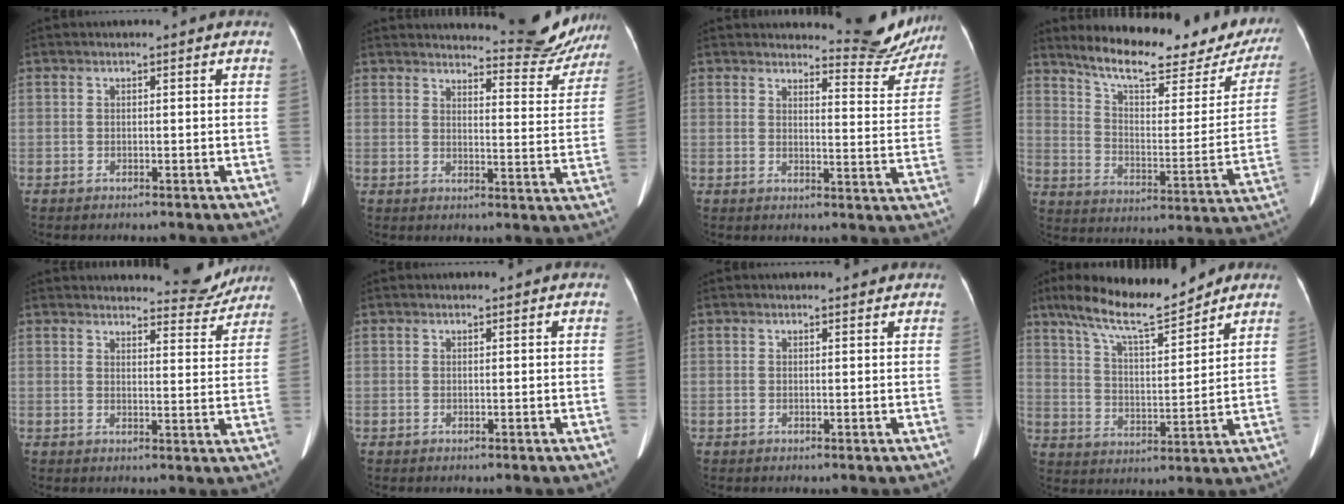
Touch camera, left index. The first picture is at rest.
{"total": 11.7, "force": [11.5, 1.2, 1.6], "torque": [-0.007, -0.046, 0.127]}
{"total": 9.3, "force": [9.2, 1.1, 0.7], "torque": [0.004, -0.045, 0.098]}
{"total": 24.6, "force": [20.8, 6.2, 11.6], "torque": [-0.165, -0.027, 0.272]}
{"total": 7.7, "force": [7.6, 1.2, 0.8], "torque": [0.002, -0.020, 0.083]}
{"total": 0.0}
{"total": 1.8, "force": [1.8, 0.4, 0.4], "torque": [-0.011, 0.004, 0.021]}
{"total": 13.6, "force": [10.9, 2.2, 7.8], "torque": [-0.139, 0.005, 0.188]}